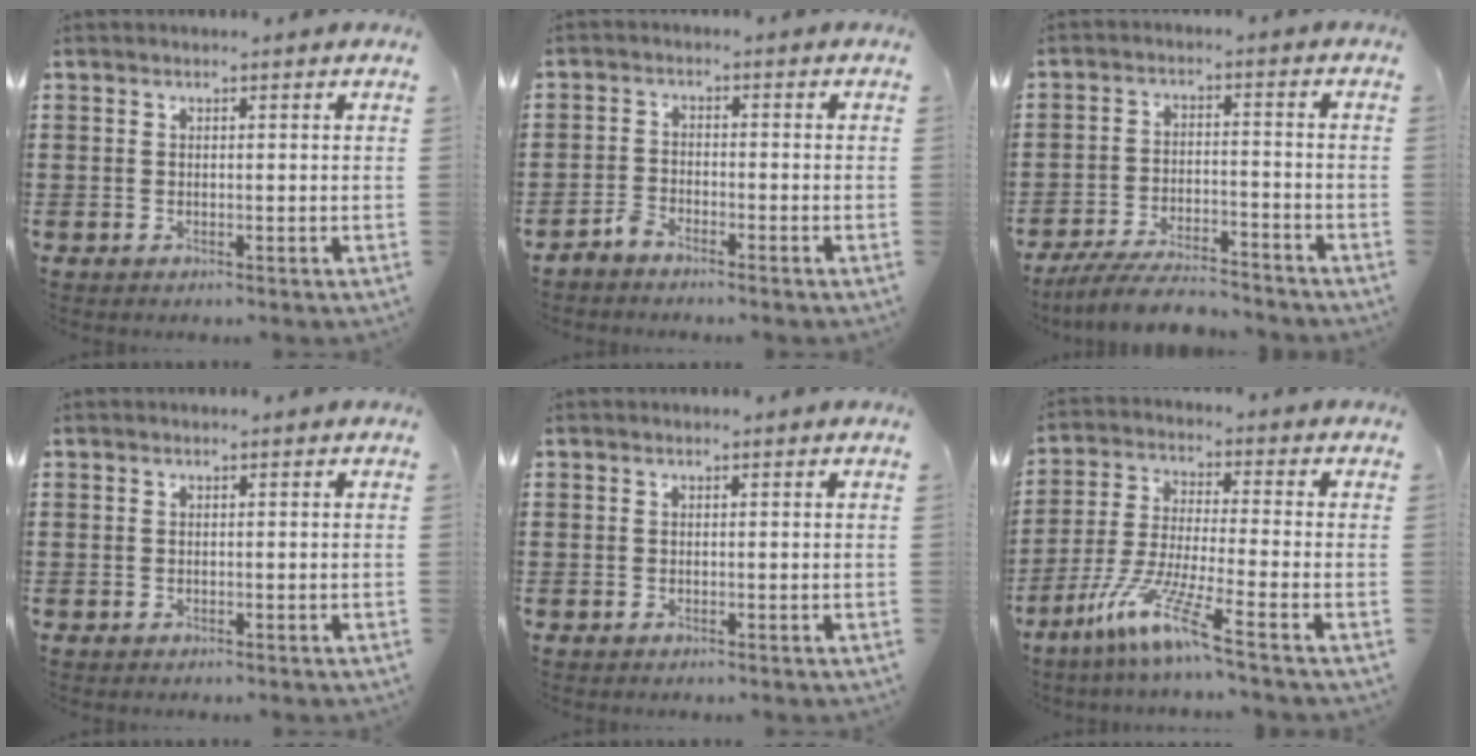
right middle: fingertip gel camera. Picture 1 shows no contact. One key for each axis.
{"total": 2.3, "fx": -2.2, "fy": 0.3, "fz": 0.5, "tx": -0.022, "ty": 0.002, "tz": -0.047}
{"total": 6.6, "fx": -6.1, "fy": 0.6, "fz": 2.4, "tx": -0.047, "ty": -0.002, "tz": -0.116}
{"total": 0.0}
{"total": 0.0}
{"total": 9.6, "fx": -6.5, "fy": 0.0, "fz": 7.0, "tx": -0.160, "ty": -0.021, "tz": -0.132}